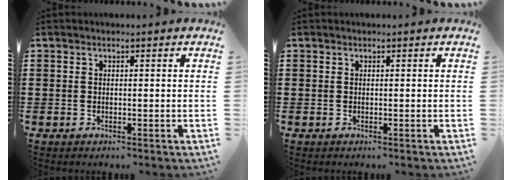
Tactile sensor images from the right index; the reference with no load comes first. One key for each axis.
{"total": 0.0}